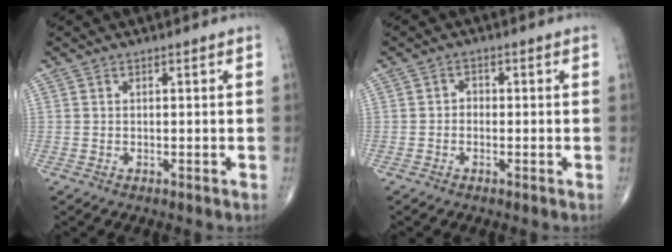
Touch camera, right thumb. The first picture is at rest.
{"total": 1.4, "force": [-0.4, 1.1, 0.7], "torque": [0.000, 0.005, -0.013]}